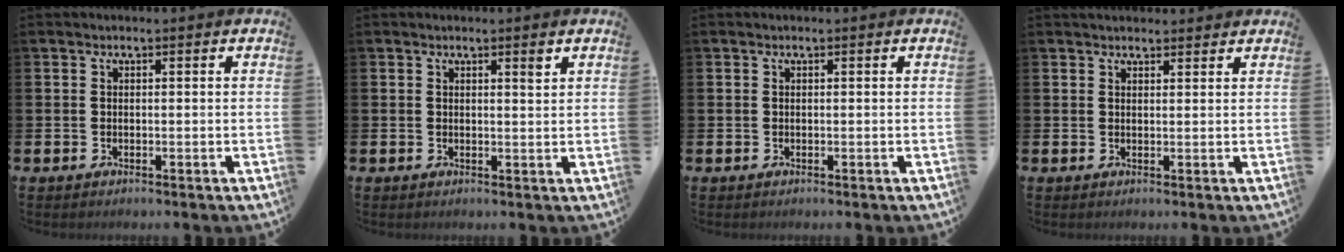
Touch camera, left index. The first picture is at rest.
{"total": 1.8, "force": [1.4, 0.1, 1.1], "torque": [-0.010, -0.004, 0.021]}
{"total": 0.0}
{"total": 1.6, "force": [1.6, 0.5, 0.1], "torque": [0.007, -0.006, 0.026]}